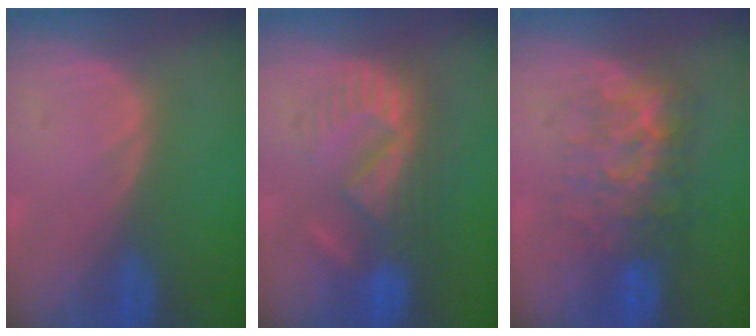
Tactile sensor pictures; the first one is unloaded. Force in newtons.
{"total": 8.6, "press": 8.2, "slide": 2.6}
{"total": 7.7, "press": 7.5, "slide": 1.4}